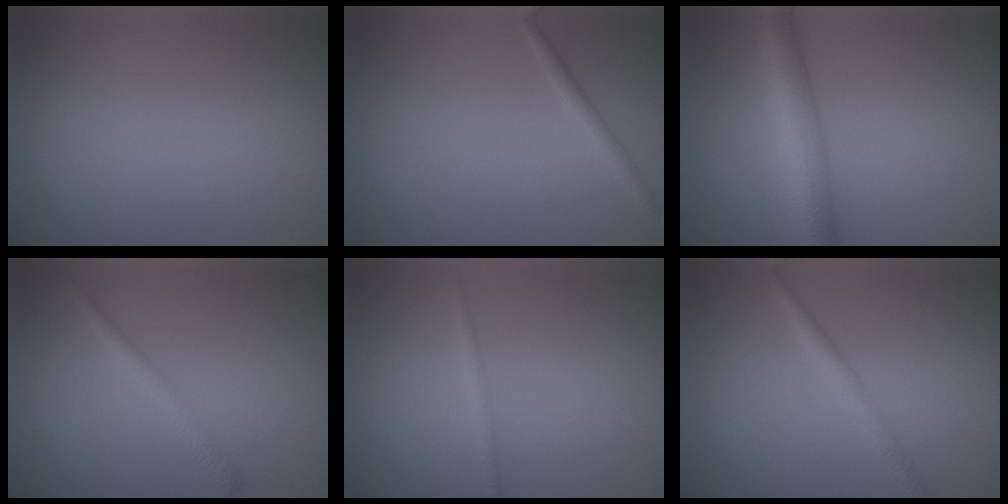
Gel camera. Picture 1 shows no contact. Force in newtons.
{"total": 1.3, "press": 1.3, "slide": 0.0}
{"total": 6.0, "press": 6.0, "slide": 0.1}
{"total": 1.9, "press": 1.9, "slide": 0.1}
{"total": 0.9, "press": 0.9, "slide": 0.0}
{"total": 2.0, "press": 2.0, "slide": 0.1}